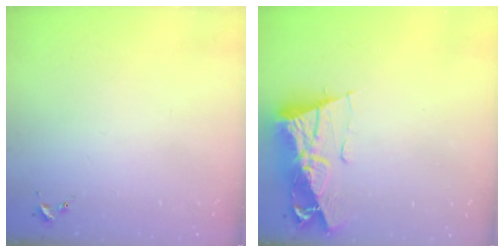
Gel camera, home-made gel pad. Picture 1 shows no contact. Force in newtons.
{"total": 14.4, "press": 14.3, "slide": 1.4}